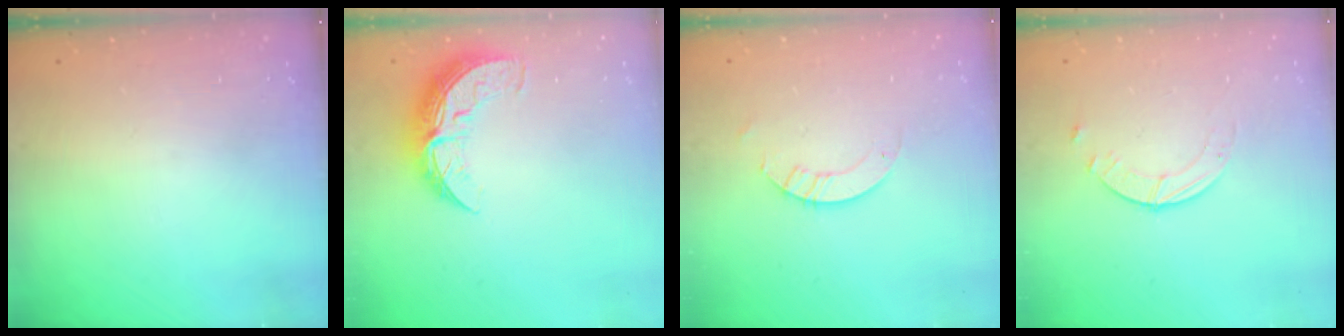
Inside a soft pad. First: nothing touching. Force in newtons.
{"total": 11.0, "press": 11.0, "slide": 0.4}
{"total": 2.6, "press": 2.6, "slide": 0.2}
{"total": 2.5, "press": 2.5, "slide": 0.3}